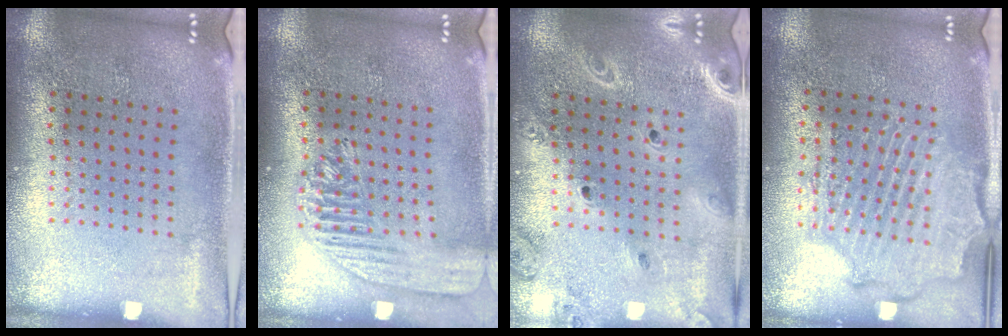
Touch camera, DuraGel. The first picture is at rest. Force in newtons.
{"total": 1.8, "press": 1.7, "slide": 0.7}
{"total": 2.1, "press": 1.9, "slide": 0.9}
{"total": 2.2, "press": 2.1, "slide": 0.5}